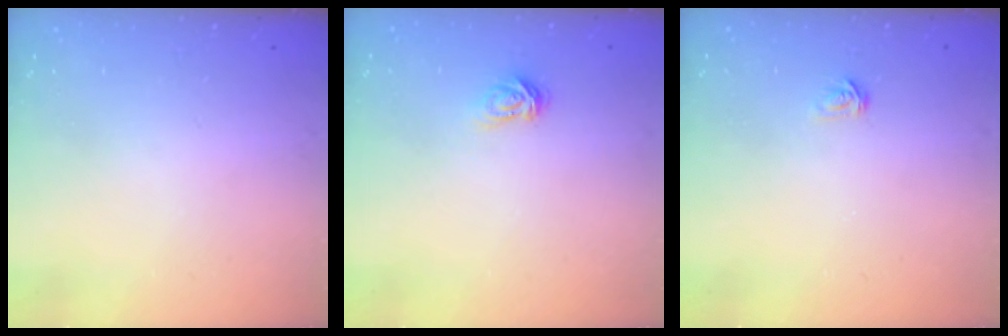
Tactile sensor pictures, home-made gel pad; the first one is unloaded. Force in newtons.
{"total": 3.4, "press": 3.3, "slide": 0.4}
{"total": 2.1, "press": 2.1, "slide": 0.2}